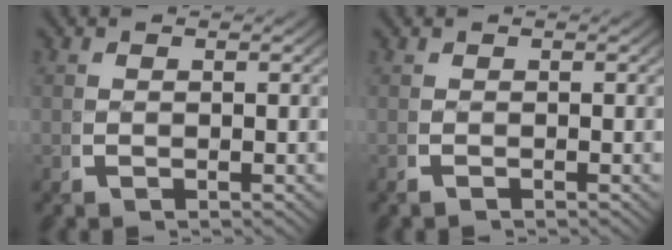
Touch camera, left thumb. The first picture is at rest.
{"total": 0.0}